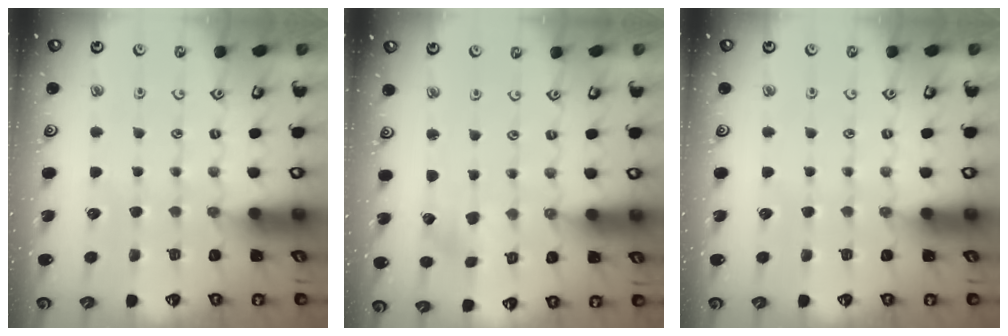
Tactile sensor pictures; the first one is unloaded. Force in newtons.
{"total": 1.3, "press": 1.3, "slide": 0.2}
{"total": 0.0}